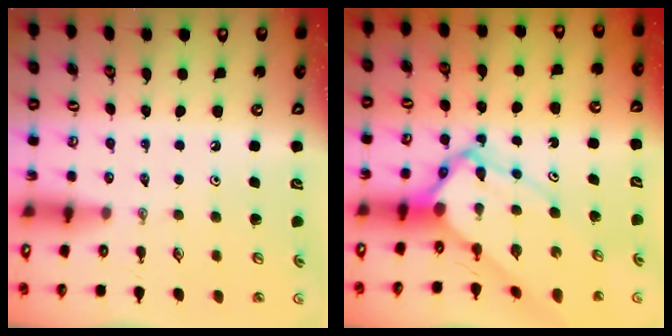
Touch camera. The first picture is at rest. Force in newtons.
{"total": 9.6, "press": 9.5, "slide": 0.9}